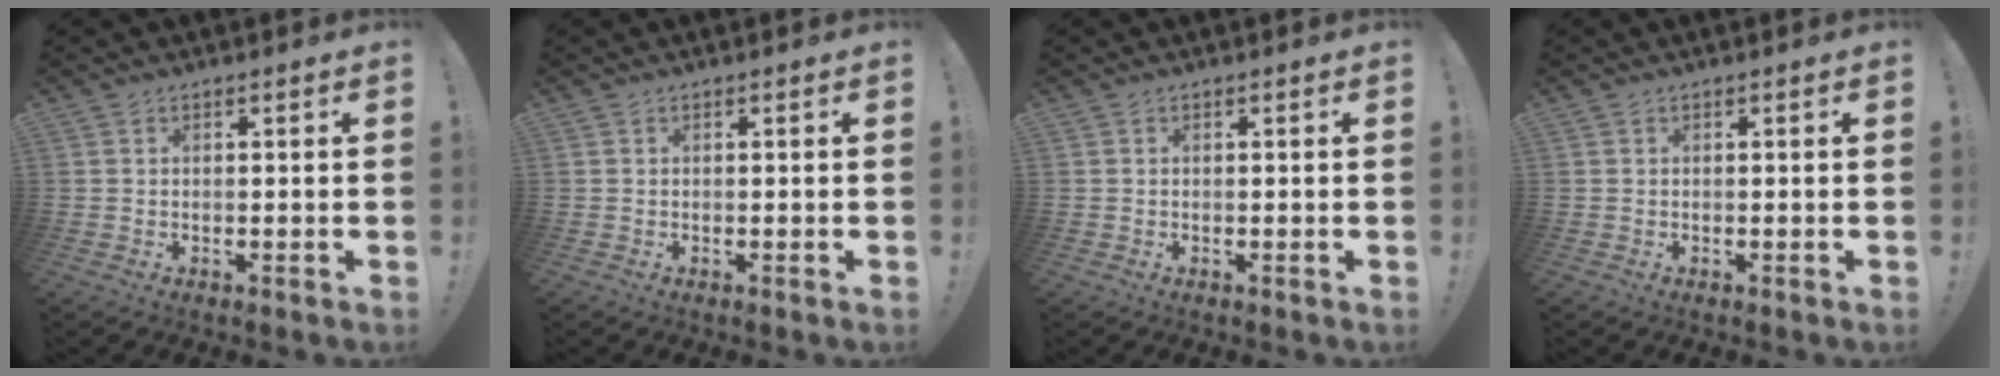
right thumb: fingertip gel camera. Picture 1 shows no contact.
{"total": 0.0}
{"total": 0.0}
{"total": 0.0}